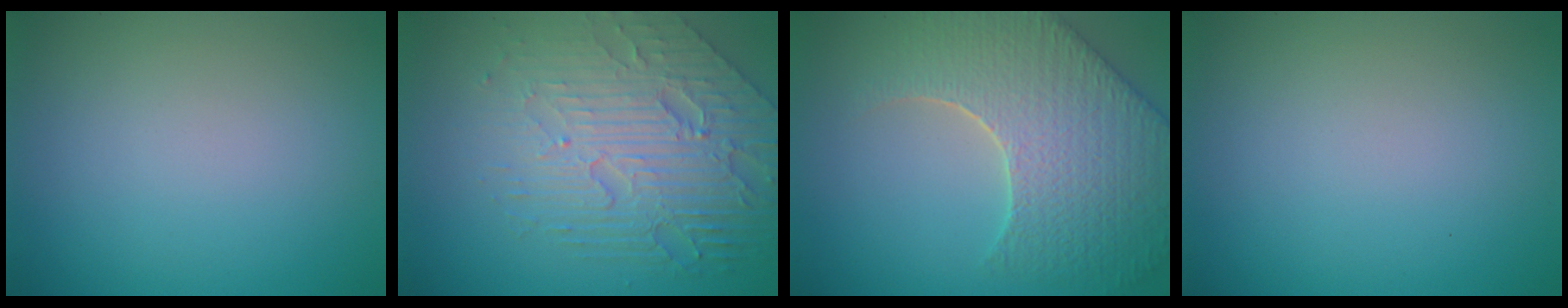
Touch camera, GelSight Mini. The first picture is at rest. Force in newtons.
{"total": 7.6, "press": 5.3, "slide": 5.4}
{"total": 8.0, "press": 6.4, "slide": 4.9}
{"total": 0.0}